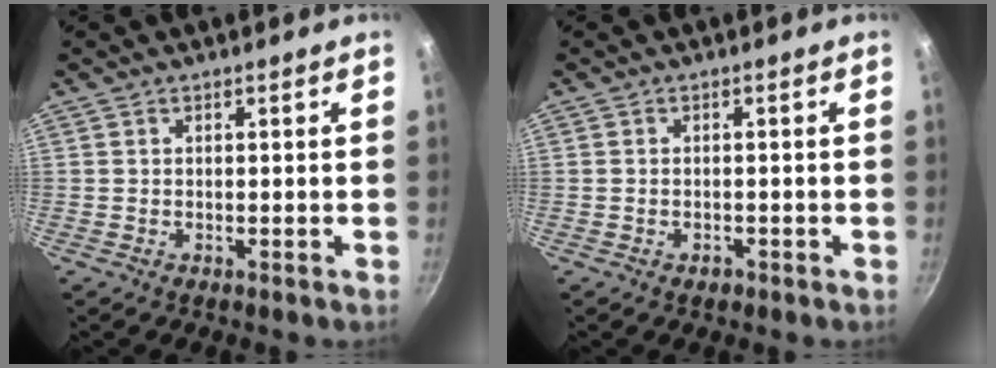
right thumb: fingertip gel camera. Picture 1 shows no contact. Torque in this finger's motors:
{"motor_torque": [-0.30, 0.05, -0.22, 0.02, -0.01]}